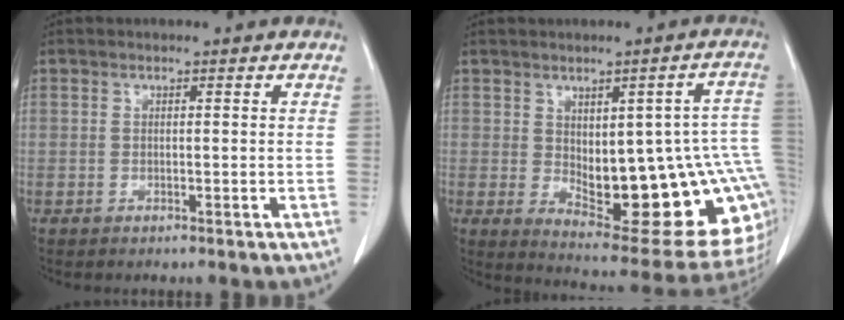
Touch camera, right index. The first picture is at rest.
{"total": 22.1, "force": [-1.7, 6.8, 21.0], "torque": [-0.198, 0.010, 0.004]}